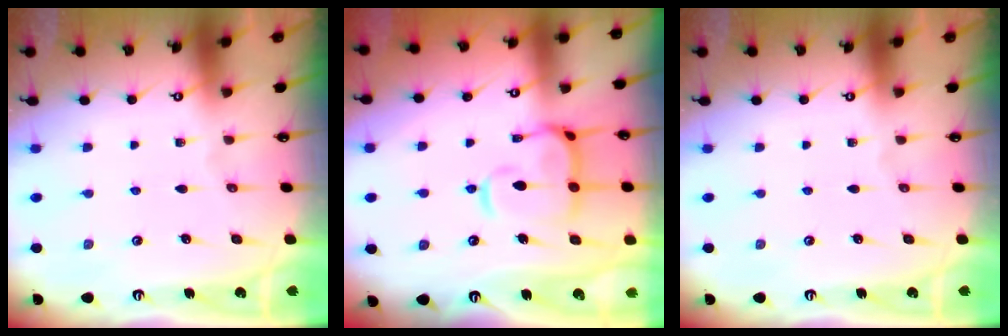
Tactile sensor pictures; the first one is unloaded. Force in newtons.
{"total": 10.9, "press": 10.8, "slide": 1.5}
{"total": 0.0}